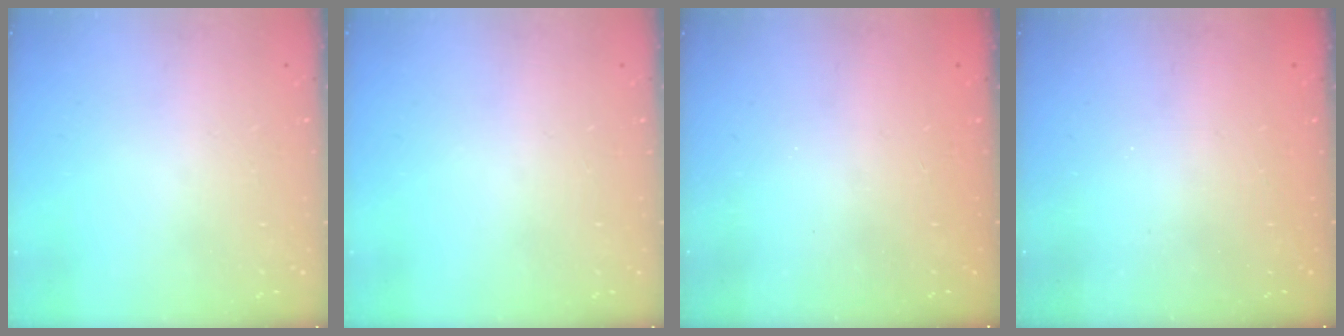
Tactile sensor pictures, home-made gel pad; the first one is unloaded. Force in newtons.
{"total": 0.0}
{"total": 2.4, "press": 2.3, "slide": 0.8}
{"total": 2.6, "press": 2.5, "slide": 0.8}